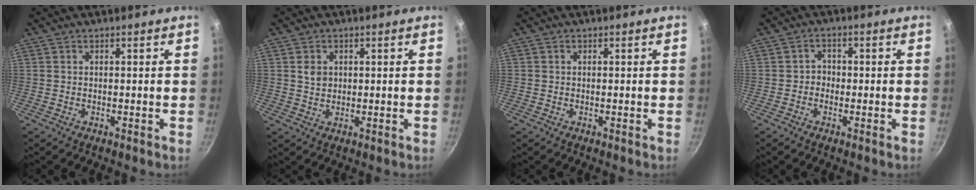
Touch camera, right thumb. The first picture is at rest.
{"total": 2.9, "force": [0.7, 2.3, 1.5], "torque": [-0.017, -0.003, 0.012]}
{"total": 0.0}
{"total": 2.2, "force": [-0.6, 2.0, 0.8], "torque": [0.004, 0.009, -0.016]}